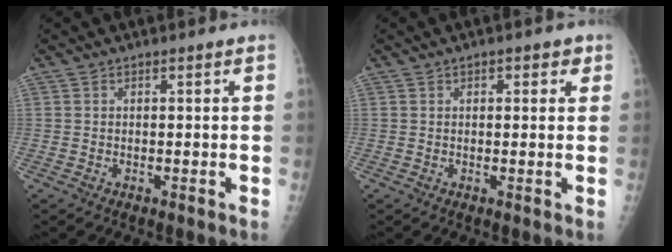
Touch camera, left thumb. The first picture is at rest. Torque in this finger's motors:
{"motor_torque": [-0.08, -0.11, 0.01, -0.11, -0.04]}